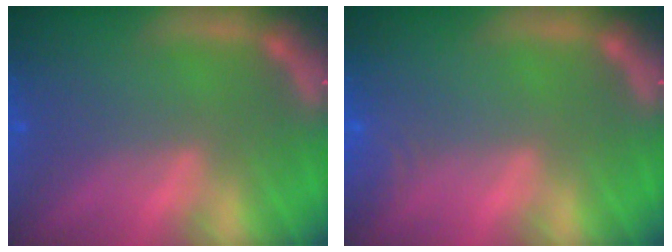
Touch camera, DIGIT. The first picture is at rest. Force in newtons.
{"total": 2.4}